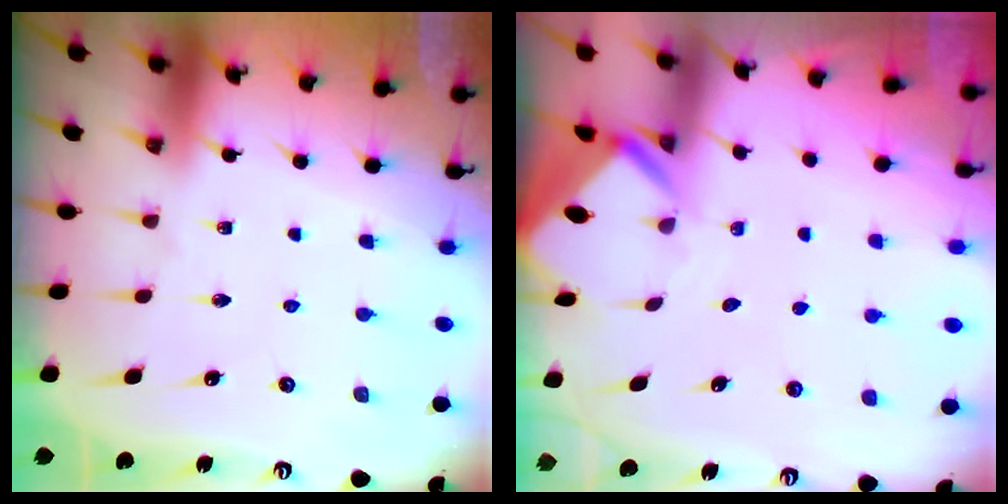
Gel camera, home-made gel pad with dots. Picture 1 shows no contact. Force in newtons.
{"total": 2.8, "press": 2.8, "slide": 0.2}